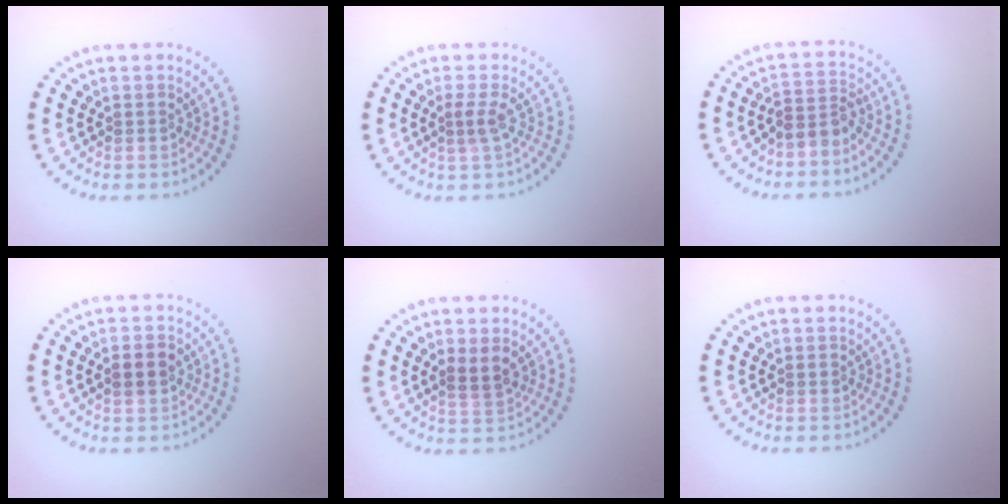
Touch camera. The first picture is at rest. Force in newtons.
{"total": 1.7, "press": 1.2, "slide": 1.2}
{"total": 2.2, "press": 1.8, "slide": 1.3}
{"total": 2.2, "press": 2.2, "slide": 0.1}
{"total": 2.0, "press": 1.9, "slide": 0.6}
{"total": 0.6, "press": 0.6, "slide": 0.1}